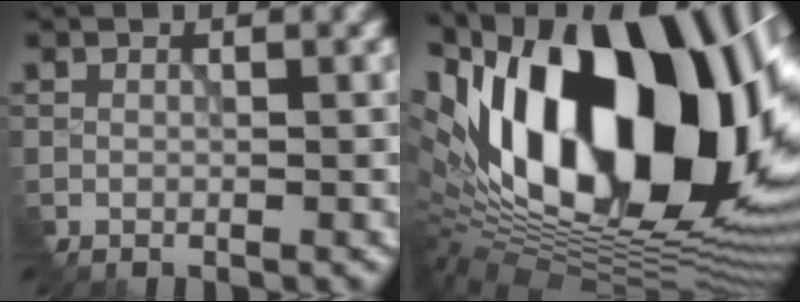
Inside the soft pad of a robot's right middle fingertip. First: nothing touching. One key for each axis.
{"total": 20.7, "fx": 2.4, "fy": 11.2, "fz": 17.2, "tx": -0.297, "ty": 0.002, "tz": 0.044}